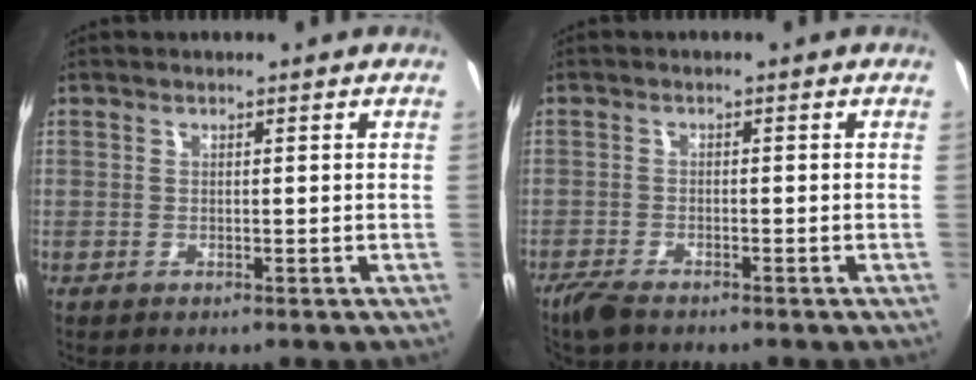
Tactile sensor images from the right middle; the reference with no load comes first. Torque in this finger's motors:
{"motor_torque": [0.65, -0.67, 0.29, 0.05]}